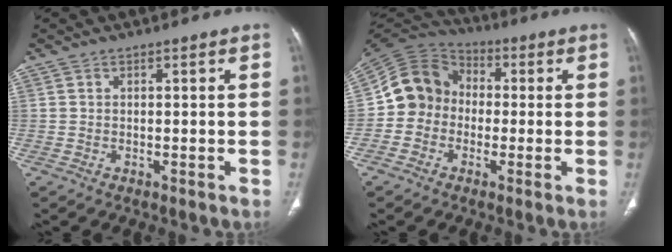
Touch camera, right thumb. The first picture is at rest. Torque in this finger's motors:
{"motor_torque": [-0.28, 0.56, 0.01, -0.21, 0.07]}